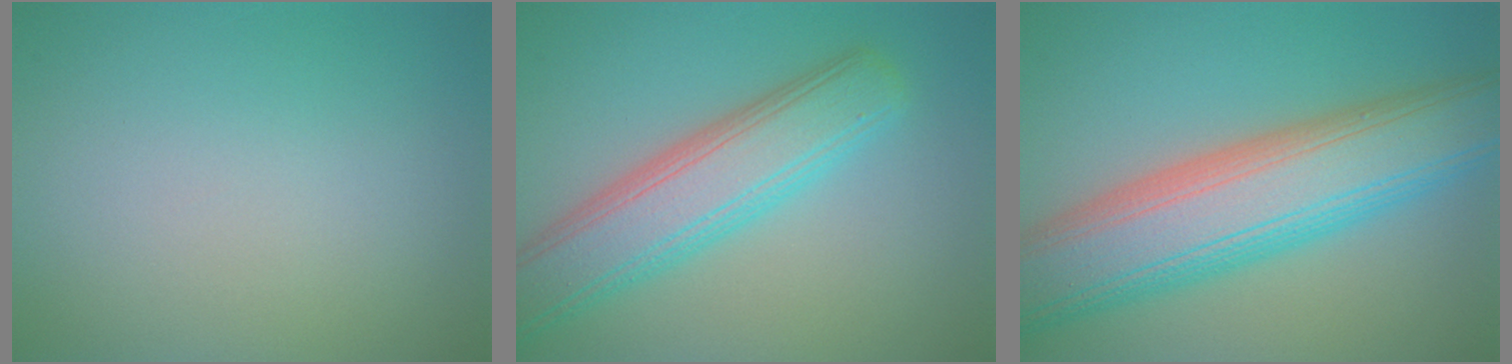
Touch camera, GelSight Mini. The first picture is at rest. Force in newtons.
{"total": 6.7, "press": 6.7, "slide": 0.3}
{"total": 11.7, "press": 11.6, "slide": 0.3}